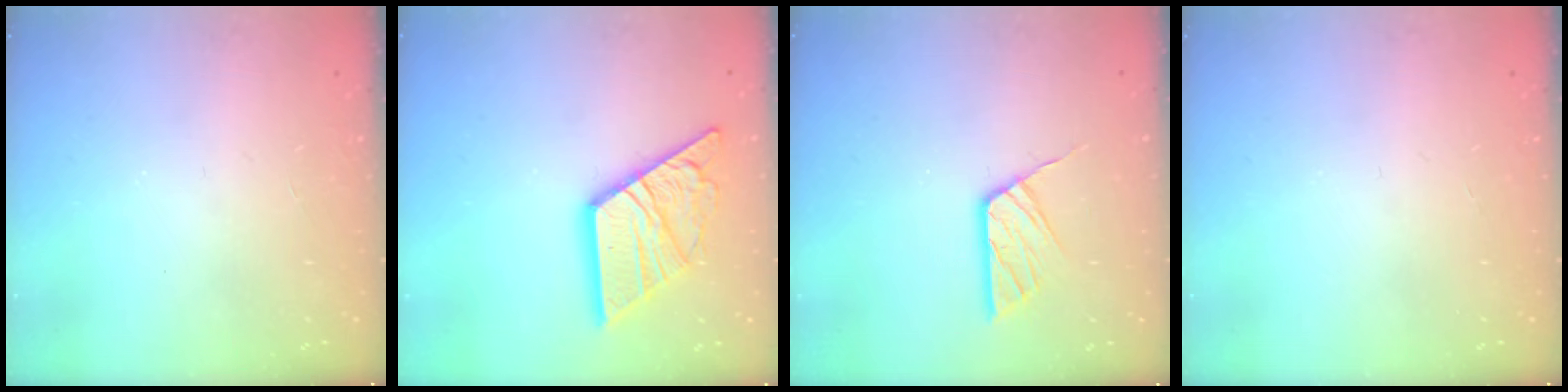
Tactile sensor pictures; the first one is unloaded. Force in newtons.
{"total": 17.2, "press": 17.1, "slide": 1.8}
{"total": 9.9, "press": 9.9, "slide": 0.8}
{"total": 0.0}